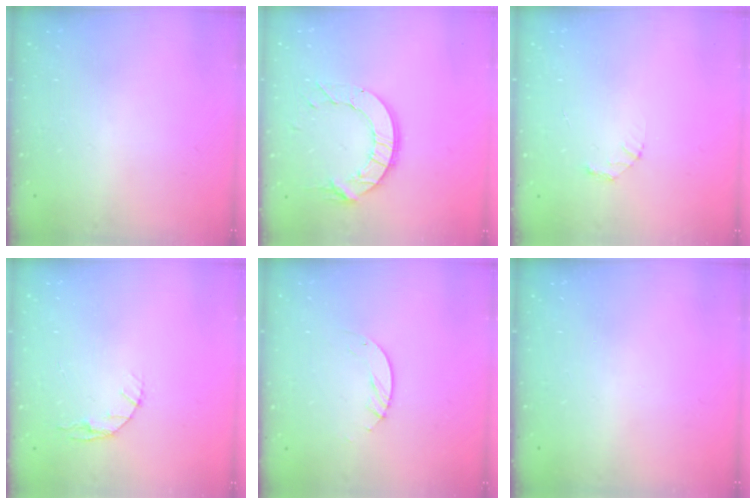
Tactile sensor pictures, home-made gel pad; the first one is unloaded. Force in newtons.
{"total": 10.4, "press": 10.3, "slide": 0.5}
{"total": 2.1, "press": 2.1, "slide": 0.2}
{"total": 5.0, "press": 4.9, "slide": 0.6}
{"total": 4.2, "press": 4.1, "slide": 0.4}
{"total": 0.0}